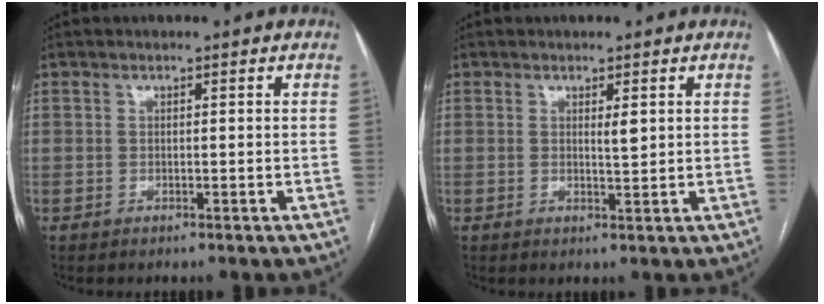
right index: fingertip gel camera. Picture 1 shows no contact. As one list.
[{"total": 1.6, "force": [0.7, 0.2, 1.4], "torque": [-0.027, -0.006, 0.011]}]